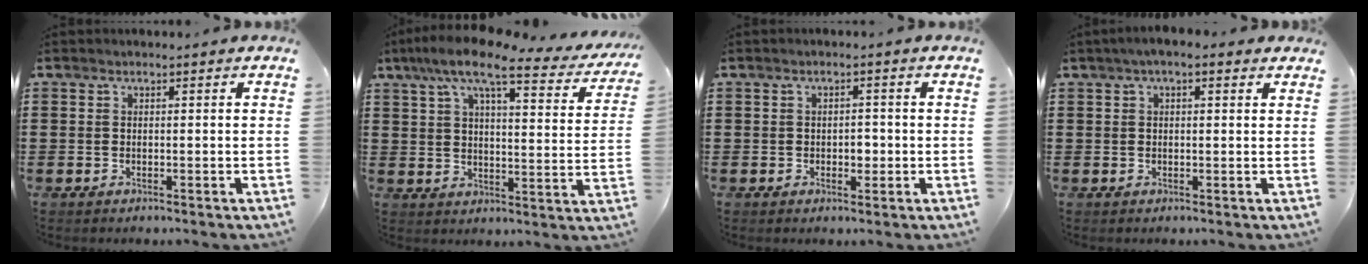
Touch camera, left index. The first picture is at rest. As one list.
[{"total": 10.5, "force": [7.7, 1.9, 6.8], "torque": [-0.144, -0.032, 0.126]}, {"total": 2.1, "force": [-0.4, 1.2, 1.7], "torque": [-0.034, 0.005, -0.010]}, {"total": 2.2, "force": [0.8, 0.8, 1.8], "torque": [-0.037, 0.008, 0.012]}]